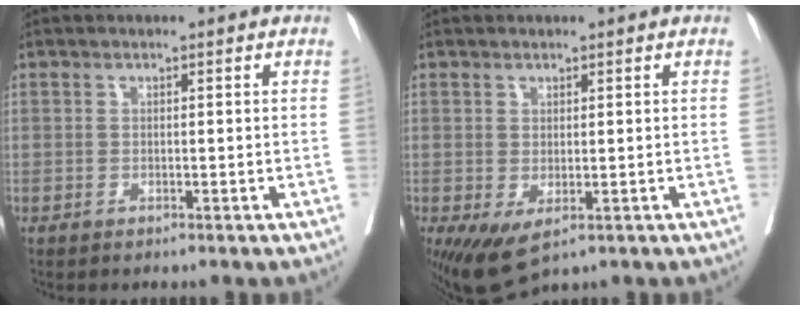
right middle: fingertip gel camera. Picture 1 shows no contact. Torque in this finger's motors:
{"motor_torque": [0.29, -0.26, 0.46, 0.07]}